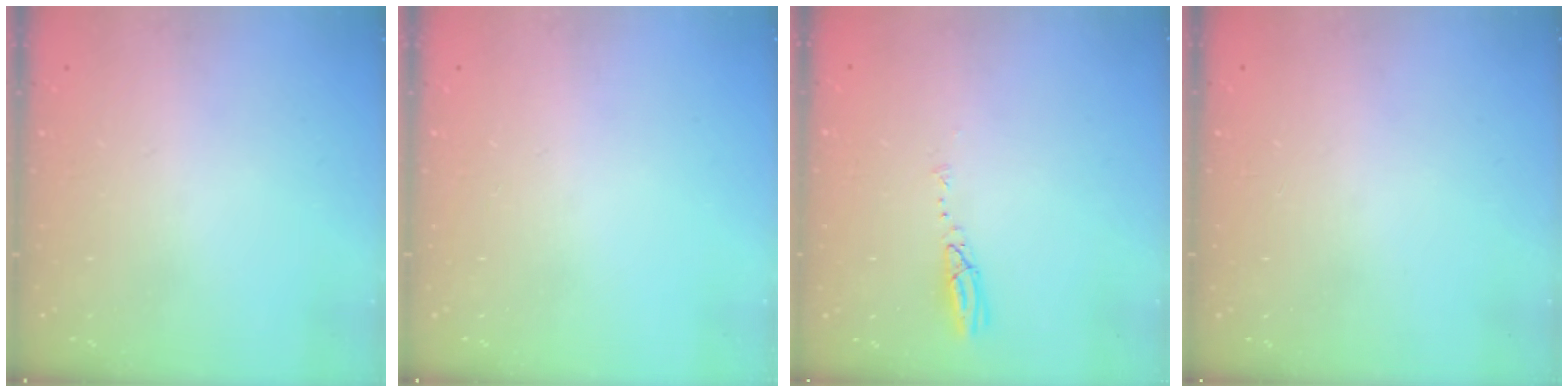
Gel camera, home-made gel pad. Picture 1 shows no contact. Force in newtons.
{"total": 0.0}
{"total": 3.7, "press": 3.7, "slide": 0.1}
{"total": 15.1, "press": 2.1, "slide": 14.9}